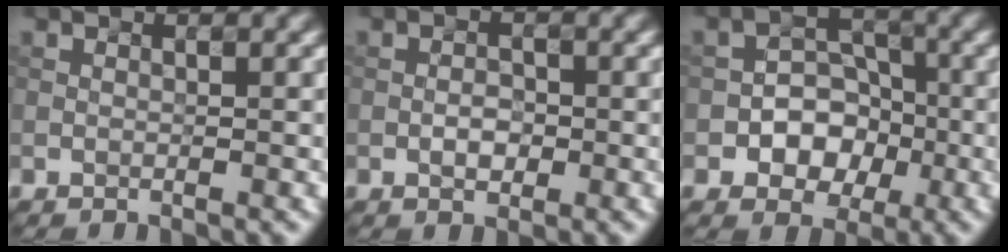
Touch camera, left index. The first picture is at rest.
{"total": 1.2, "force": [-0.6, 0.7, 0.8], "torque": [-0.015, 0.004, -0.004]}
{"total": 3.9, "force": [-1.5, 3.1, 1.9], "torque": [-0.009, 0.006, -0.022]}